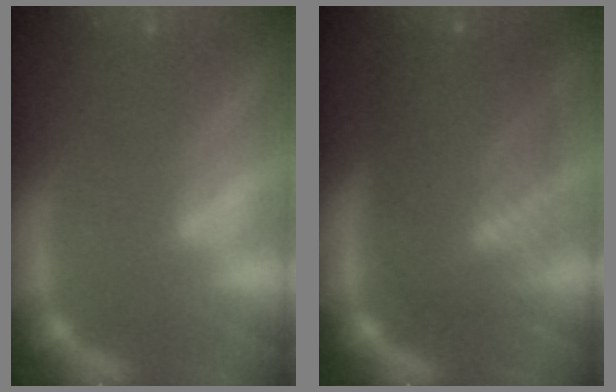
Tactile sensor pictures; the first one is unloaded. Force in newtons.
{"total": 9.0}